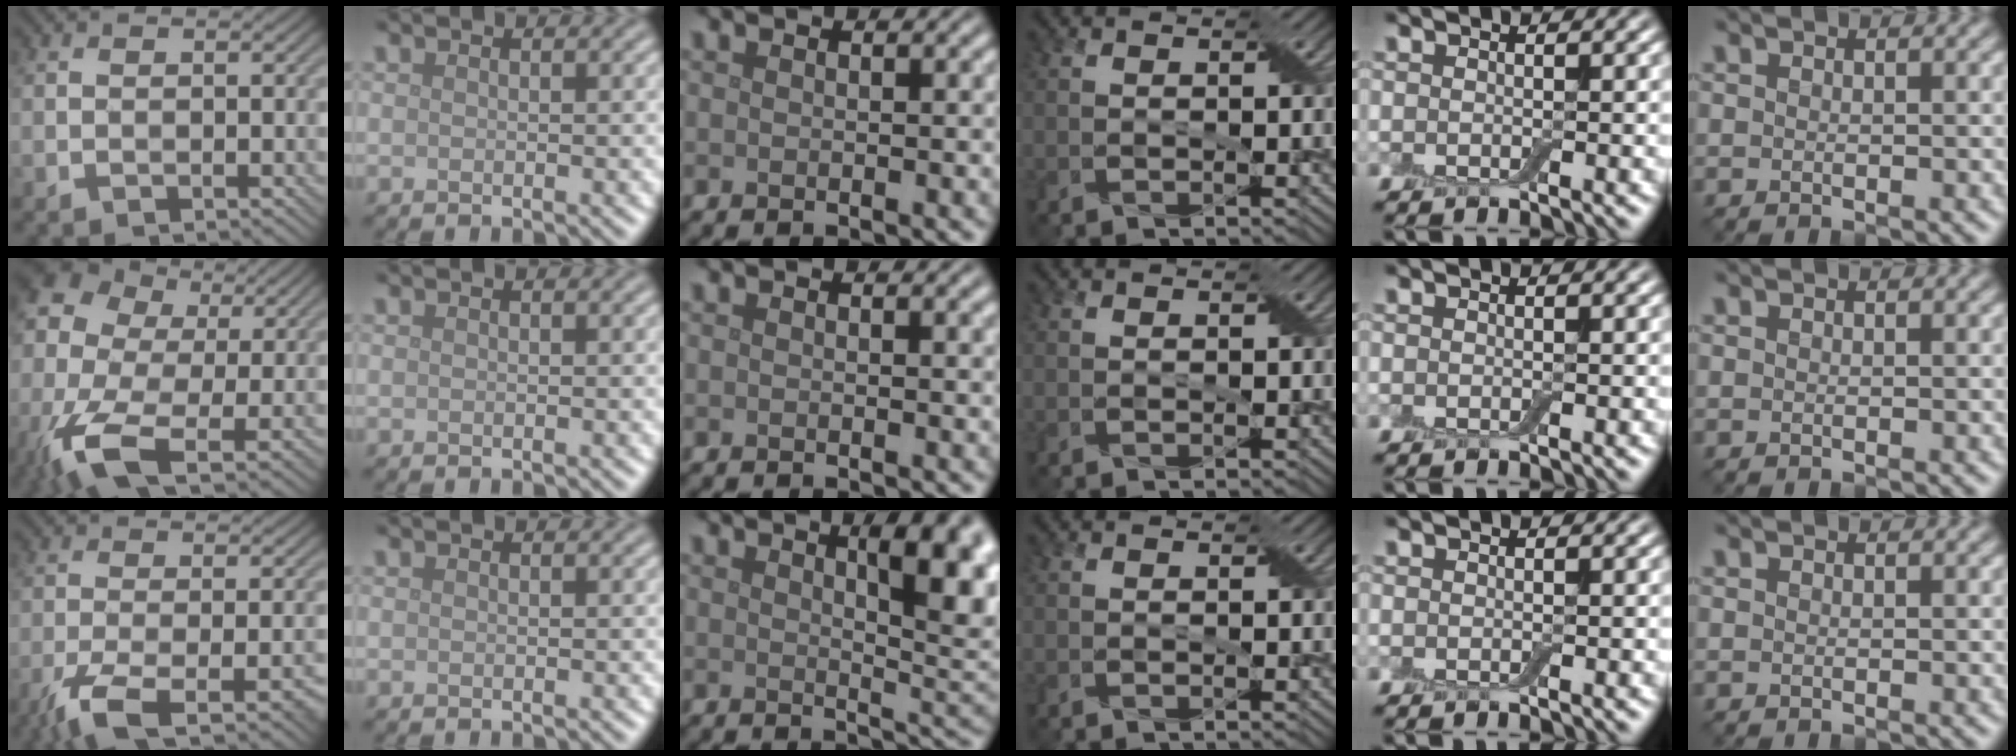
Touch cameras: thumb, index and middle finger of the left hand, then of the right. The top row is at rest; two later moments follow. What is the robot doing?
{"motion": "close", "object": "airpods case & airpods"}